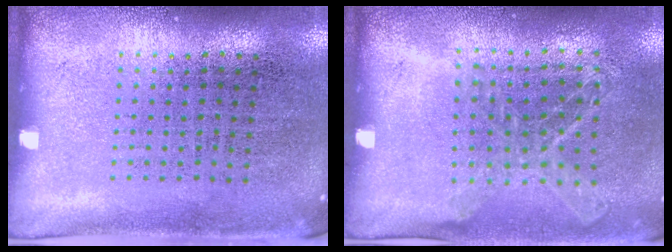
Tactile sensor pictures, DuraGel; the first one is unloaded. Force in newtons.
{"total": 1.1, "press": 1.0, "slide": 0.3}